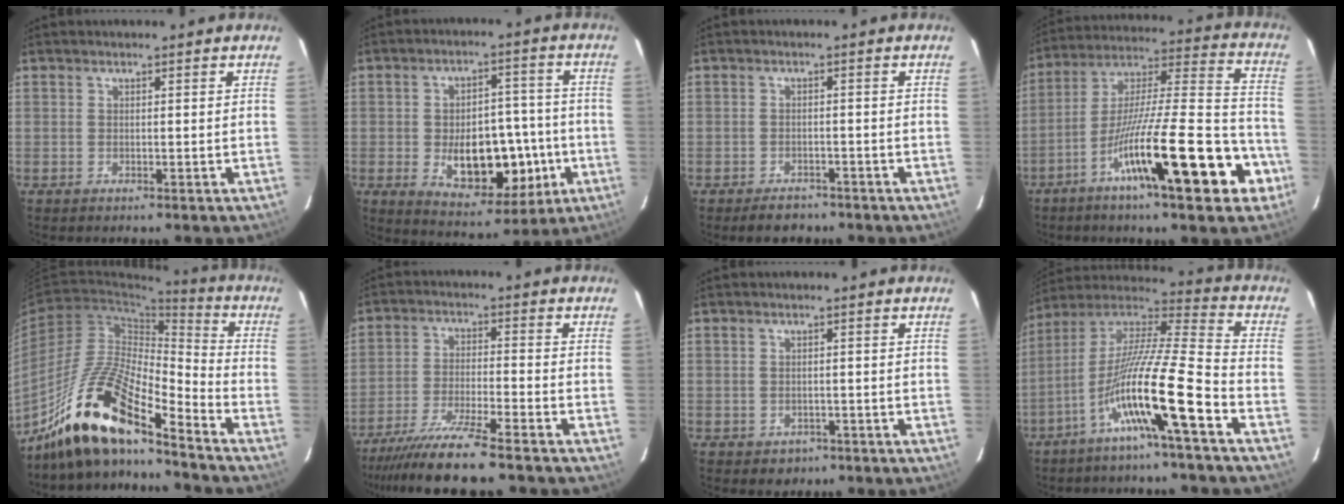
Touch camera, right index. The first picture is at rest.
{"total": 13.9, "force": [-3.1, 7.6, 11.1], "torque": [-0.163, 0.016, -0.030]}
{"total": 3.4, "force": [-2.6, 1.9, 0.9], "torque": [-0.019, 0.002, -0.035]}
{"total": 22.4, "force": [-10.6, 2.8, 19.5], "torque": [-0.296, -0.003, -0.165]}
{"total": 15.4, "force": [-11.8, 2.8, 9.5], "torque": [-0.177, 0.013, -0.212]}
{"total": 10.7, "force": [-8.8, -0.6, 6.0], "torque": [-0.099, -0.030, -0.151]}
{"total": 2.3, "force": [-1.2, 1.9, 0.5], "torque": [-0.004, 0.005, -0.010]}
{"total": 16.1, "force": [-7.3, -0.7, 14.4], "torque": [-0.277, -0.006, -0.139]}